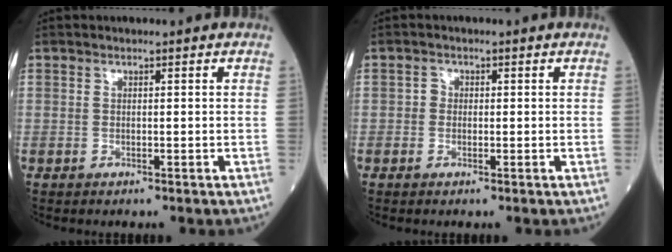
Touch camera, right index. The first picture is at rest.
{"total": 1.1, "force": [0.0, 1.0, 0.4], "torque": [-0.003, 0.003, -0.004]}